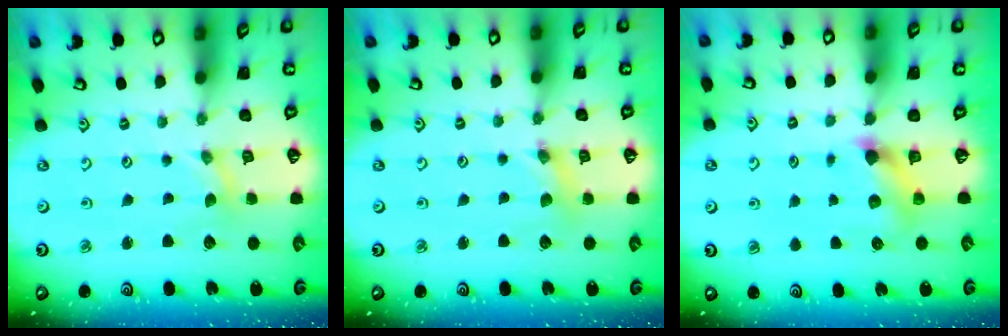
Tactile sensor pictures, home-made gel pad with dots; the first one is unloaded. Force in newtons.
{"total": 1.7, "press": 1.7, "slide": 0.2}
{"total": 7.0, "press": 7.0, "slide": 0.6}